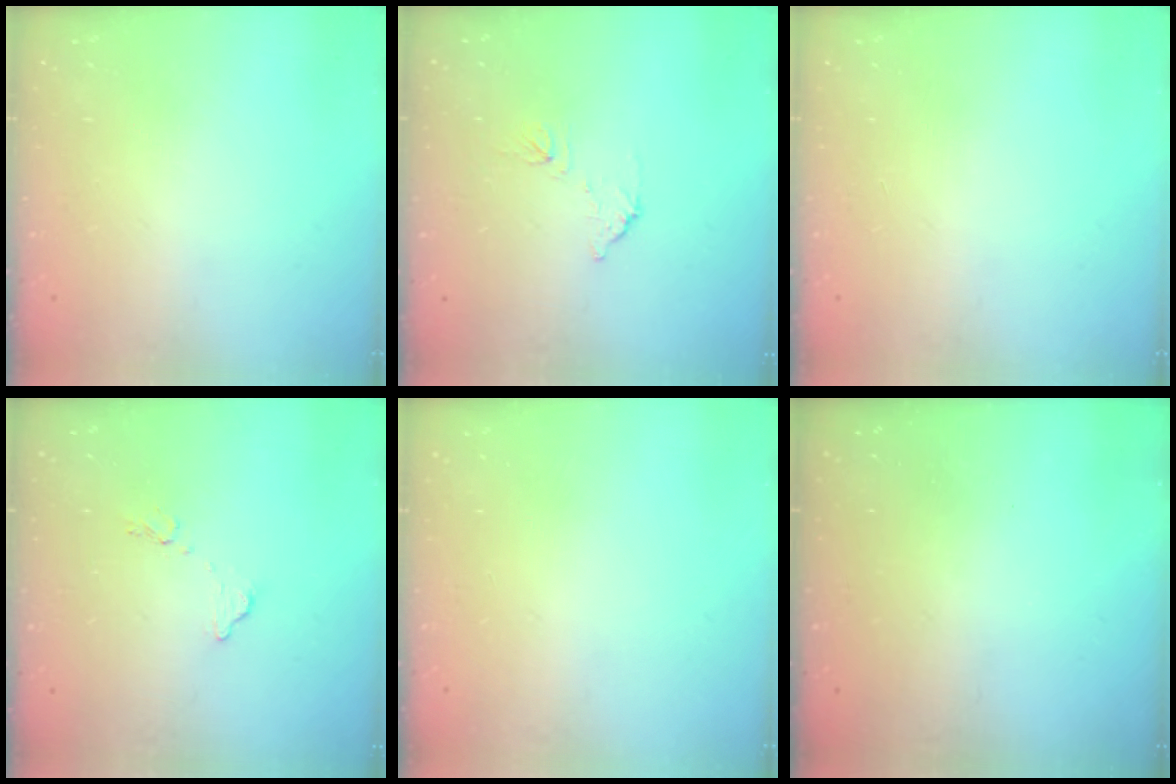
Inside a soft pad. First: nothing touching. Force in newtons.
{"total": 6.4, "press": 6.4, "slide": 0.3}
{"total": 0.0}
{"total": 8.8, "press": 8.8, "slide": 0.2}
{"total": 0.0}
{"total": 3.2, "press": 3.2, "slide": 0.1}